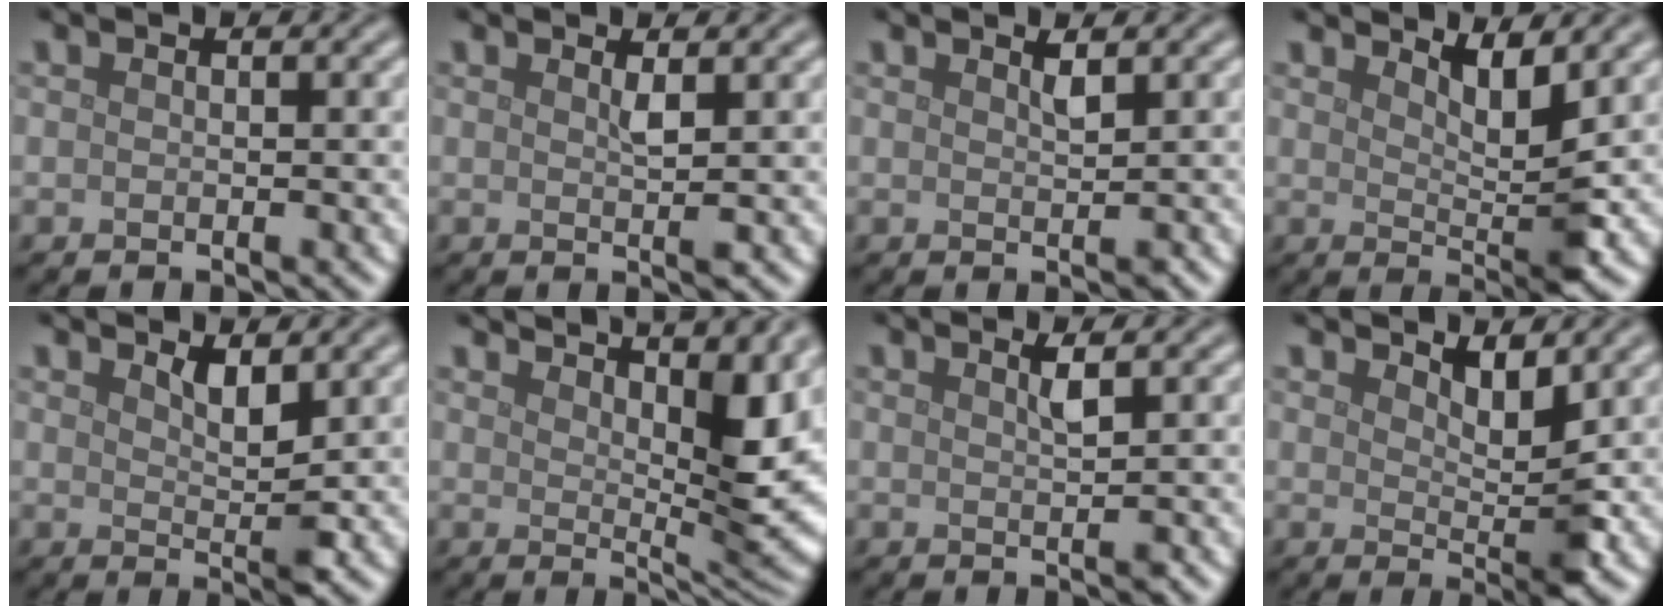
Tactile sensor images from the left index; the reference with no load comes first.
{"total": 1.3, "force": [0.7, 0.1, 1.1], "torque": [-0.023, -0.004, 0.009]}
{"total": 1.1, "force": [0.7, 0.1, 0.8], "torque": [-0.013, 0.000, 0.012]}
{"total": 3.6, "force": [2.2, 0.7, 2.7], "torque": [-0.047, -0.012, 0.037]}
{"total": 2.3, "force": [1.5, 0.5, 1.7], "torque": [-0.028, -0.008, 0.027]}
{"total": 9.7, "force": [5.9, 2.4, 7.3], "torque": [-0.097, 0.013, 0.099]}
{"total": 1.4, "force": [0.7, 0.2, 1.2], "torque": [-0.020, -0.001, 0.009]}
{"total": 3.0, "force": [1.9, 0.7, 2.1], "torque": [-0.035, -0.010, 0.032]}